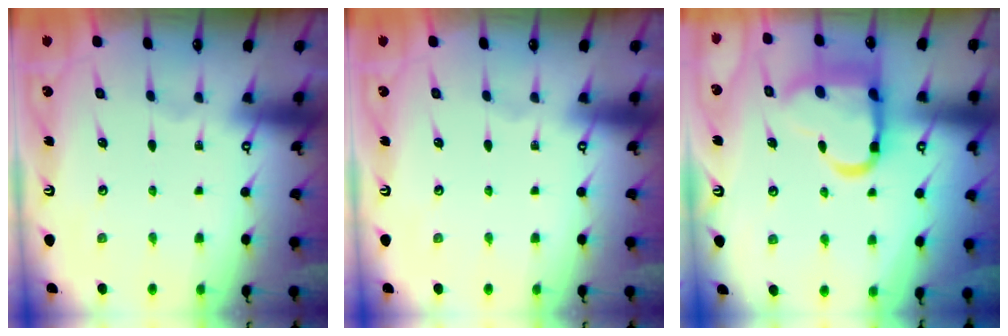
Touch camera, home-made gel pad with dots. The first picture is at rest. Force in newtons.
{"total": 0.0}
{"total": 17.1, "press": 17.0, "slide": 2.0}